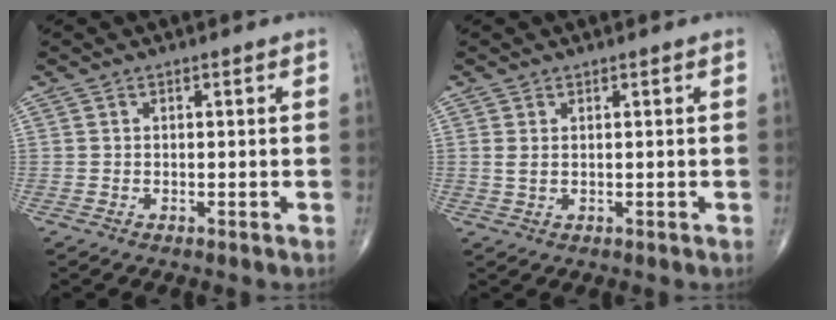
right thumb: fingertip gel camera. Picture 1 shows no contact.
{"total": 1.5, "force": [0.3, 0.8, 1.2], "torque": [-0.028, 0.003, 0.011]}